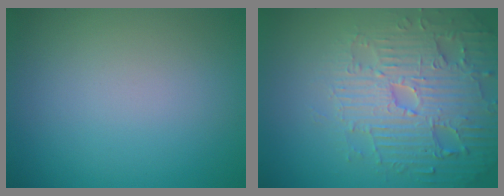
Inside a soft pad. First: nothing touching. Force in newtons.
{"total": 5.4, "press": 5.3, "slide": 1.3}